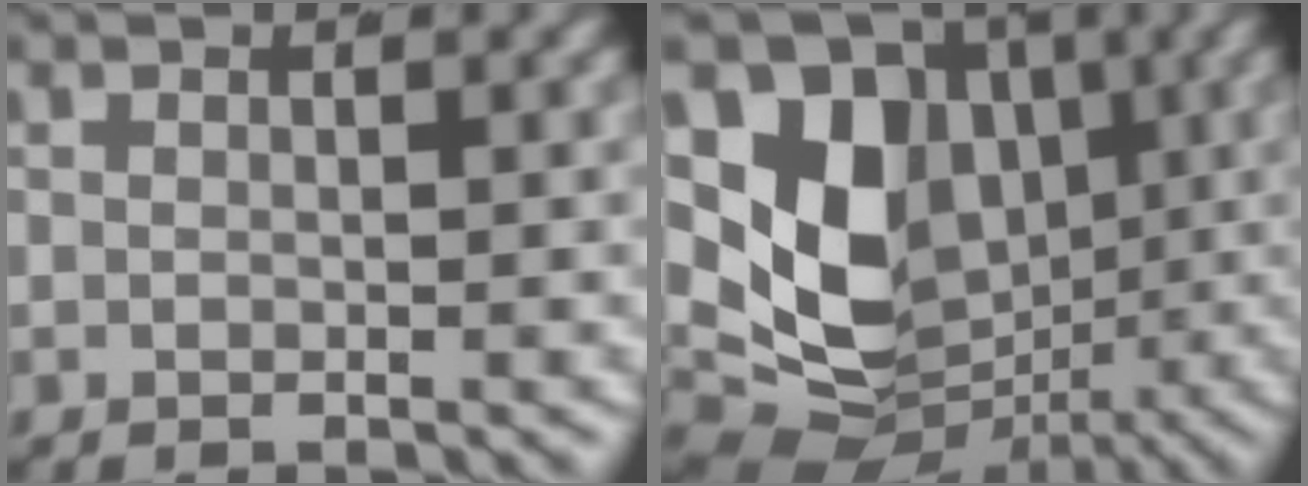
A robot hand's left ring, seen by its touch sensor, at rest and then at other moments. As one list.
[{"total": 15.9, "force": [0.7, 12.5, 9.8], "torque": [-0.173, -0.039, 0.018]}]